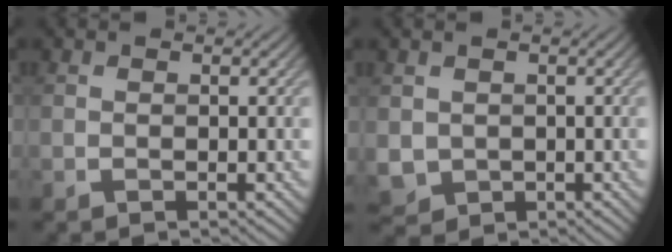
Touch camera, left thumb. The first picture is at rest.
{"total": 2.8, "force": [0.3, 2.6, 1.0], "torque": [-0.041, -0.015, 0.009]}